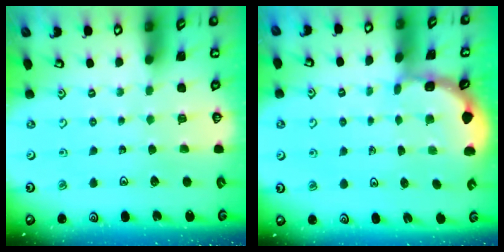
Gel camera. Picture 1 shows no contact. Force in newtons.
{"total": 1.8, "press": 1.8, "slide": 0.3}